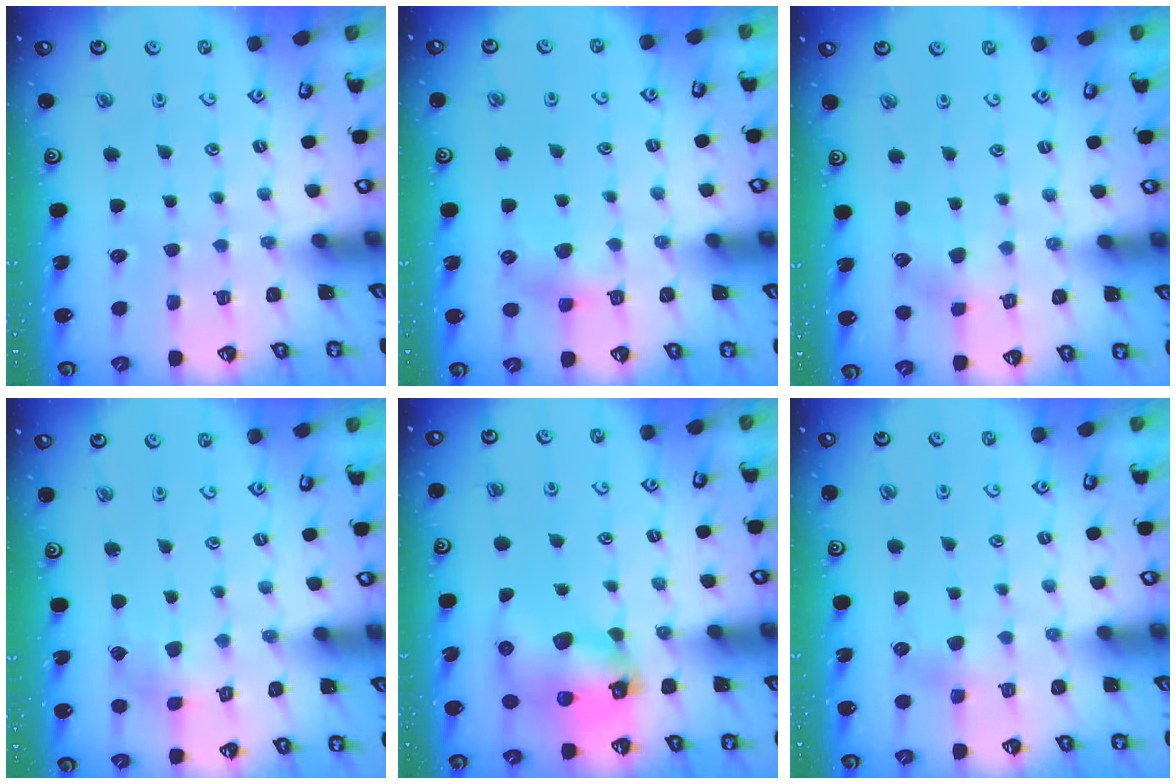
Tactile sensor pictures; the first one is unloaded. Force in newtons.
{"total": 4.7, "press": 4.7, "slide": 0.7}
{"total": 5.4, "press": 5.4, "slide": 0.5}
{"total": 3.6, "press": 3.6, "slide": 0.6}
{"total": 12.5, "press": 12.4, "slide": 1.9}
{"total": 2.9, "press": 2.9, "slide": 0.3}